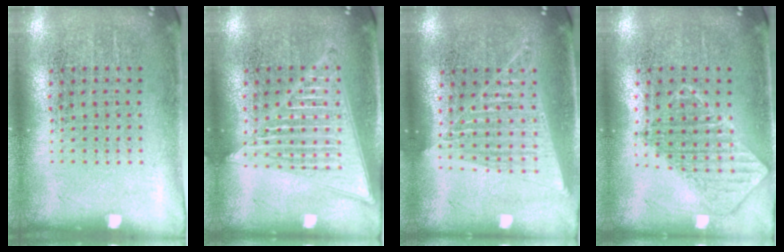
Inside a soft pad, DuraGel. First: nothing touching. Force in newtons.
{"total": 3.1, "press": 3.1, "slide": 0.3}
{"total": 1.5, "press": 1.4, "slide": 0.6}
{"total": 0.8, "press": 0.8, "slide": 0.0}